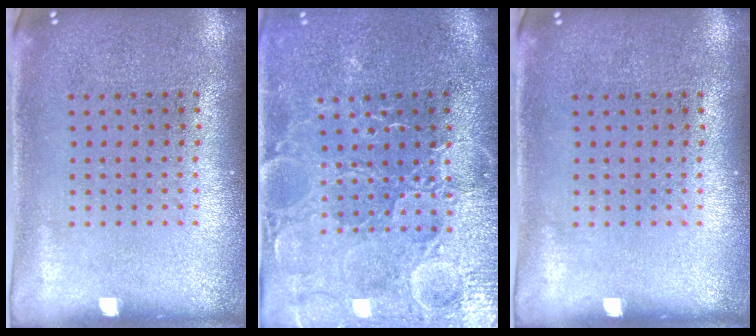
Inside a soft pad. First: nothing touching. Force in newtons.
{"total": 3.7, "press": 3.6, "slide": 0.9}
{"total": 0.0}